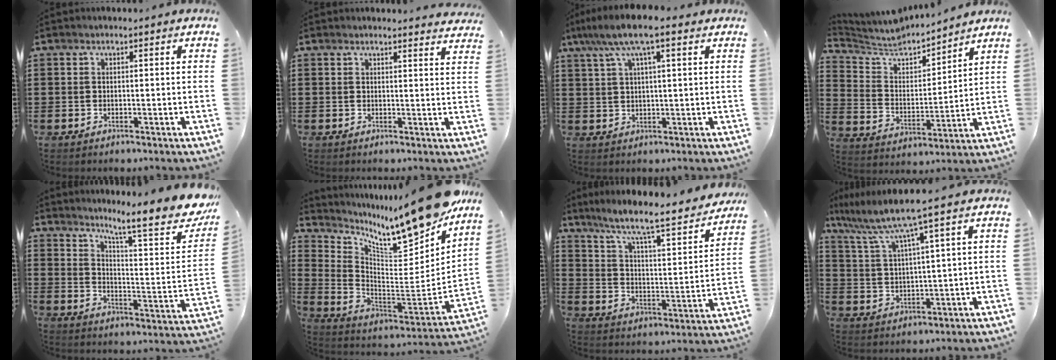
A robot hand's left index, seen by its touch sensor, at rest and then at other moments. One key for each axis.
{"total": 2.0, "fx": 2.0, "fy": 0.0, "fz": 0.0, "tx": 0.001, "ty": -0.007, "tz": 0.036}
{"total": 7.6, "fx": 4.2, "fy": 1.2, "fz": 6.1, "tx": -0.127, "ty": 0.004, "tz": 0.073}
{"total": 5.2, "fx": 5.0, "fy": 1.1, "fz": 0.9, "tx": -0.051, "ty": -0.044, "tz": 0.080}
{"total": 11.3, "fx": 9.0, "fy": 0.8, "fz": 6.8, "tx": -0.115, "ty": -0.068, "tz": 0.140}
{"total": 13.4, "fx": 11.5, "fy": 1.0, "fz": 6.7, "tx": -0.114, "ty": -0.101, "tz": 0.182}
{"total": 7.6, "fx": 6.3, "fy": 0.2, "fz": 4.3, "tx": -0.102, "ty": -0.058, "tz": 0.095}
{"total": 6.2, "fx": 4.4, "fy": -1.0, "fz": 4.3, "tx": -0.110, "ty": -0.035, "tz": 0.064}